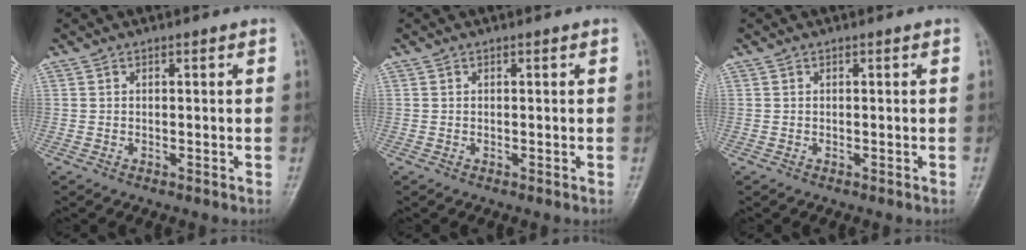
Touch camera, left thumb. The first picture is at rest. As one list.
[{"total": 0.0}, {"total": 0.0}]